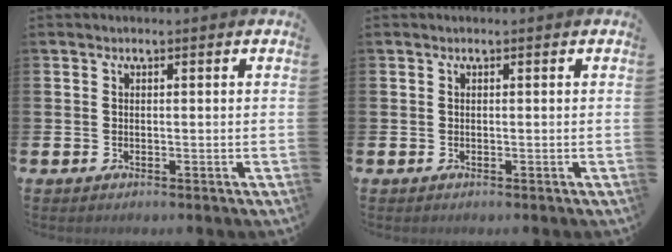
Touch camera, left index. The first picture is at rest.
{"total": 0.0}